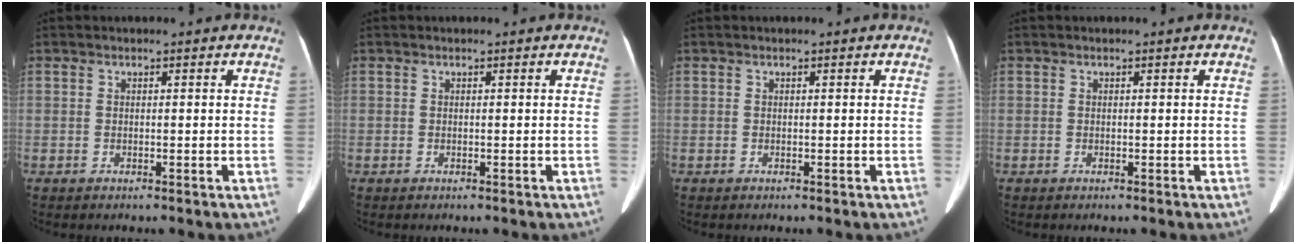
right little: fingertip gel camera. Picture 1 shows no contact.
{"total": 0.0}
{"total": 0.0}
{"total": 0.0}